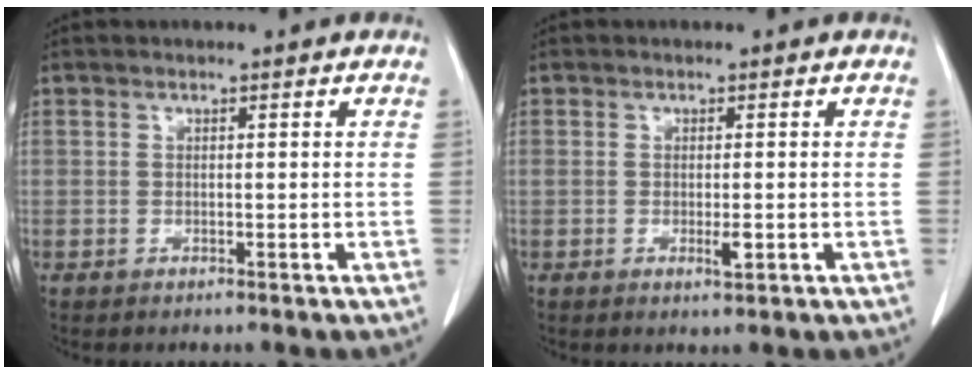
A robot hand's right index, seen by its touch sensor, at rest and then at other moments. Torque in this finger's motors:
{"motor_torque": [1.04, 0.00, 0.47, 0.09]}